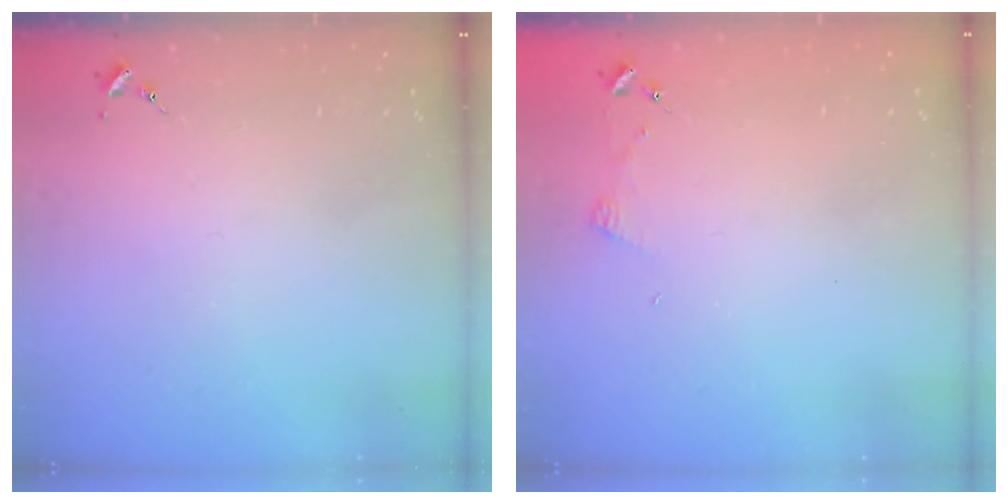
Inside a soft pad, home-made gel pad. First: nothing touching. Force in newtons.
{"total": 3.6, "press": 3.6, "slide": 0.4}